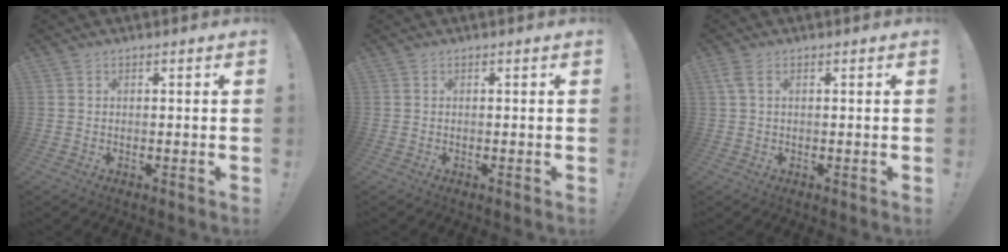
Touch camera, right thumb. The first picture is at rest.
{"total": 0.0}
{"total": 2.0, "force": [0.7, 0.7, 1.8], "torque": [-0.038, 0.004, 0.014]}